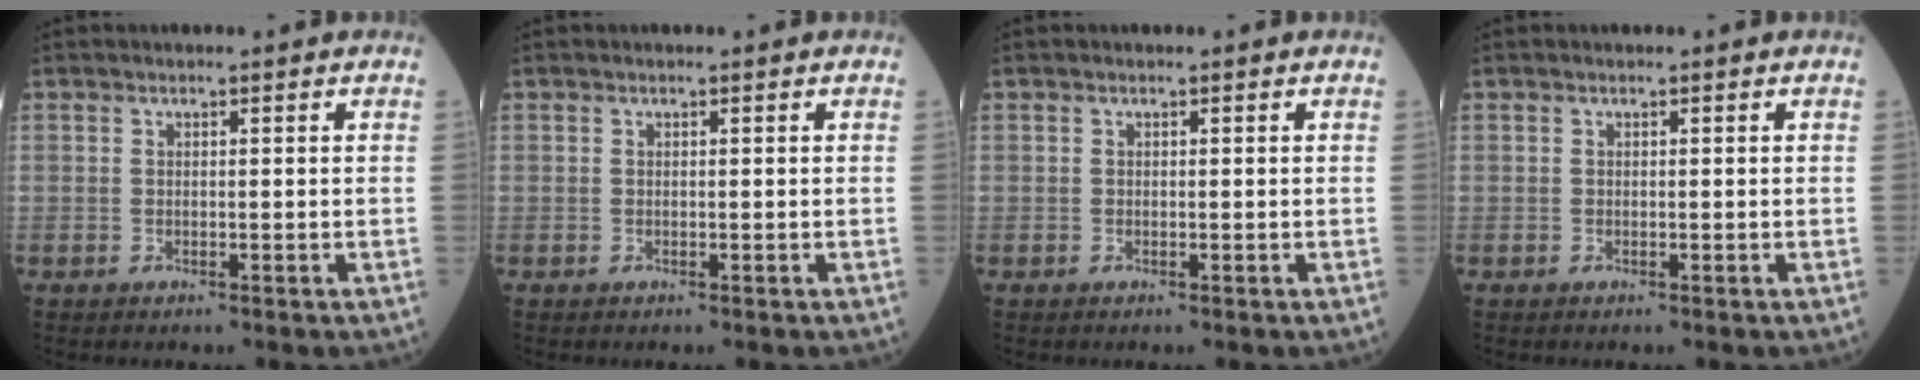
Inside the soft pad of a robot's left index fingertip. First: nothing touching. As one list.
[{"total": 0.0}, {"total": 0.0}, {"total": 0.0}]